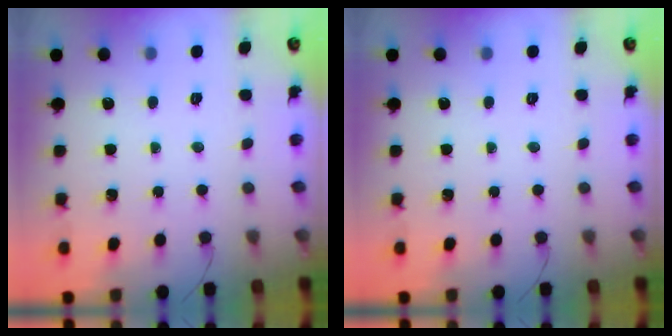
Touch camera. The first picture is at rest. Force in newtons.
{"total": 0.0}